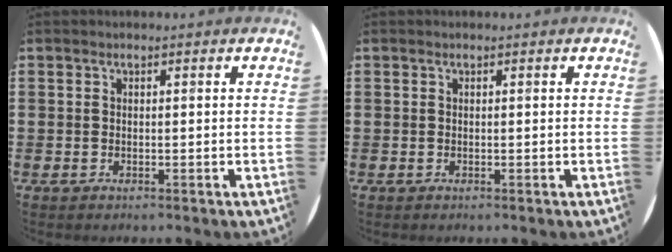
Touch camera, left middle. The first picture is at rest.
{"total": 0.0}